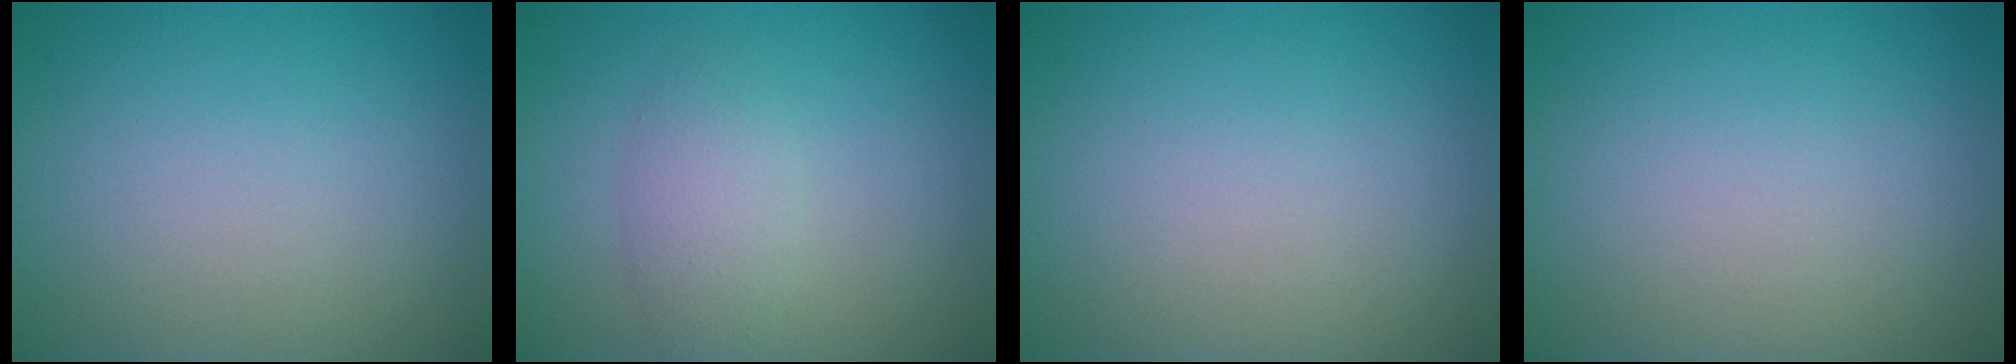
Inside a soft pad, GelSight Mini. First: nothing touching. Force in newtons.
{"total": 2.6, "press": 2.6, "slide": 0.1}
{"total": 0.0}
{"total": 0.0}